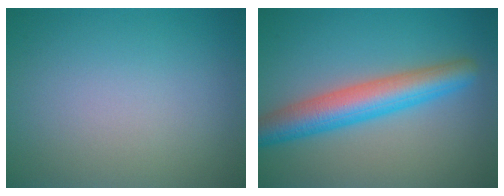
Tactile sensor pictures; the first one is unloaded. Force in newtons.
{"total": 6.1, "press": 6.1, "slide": 0.2}